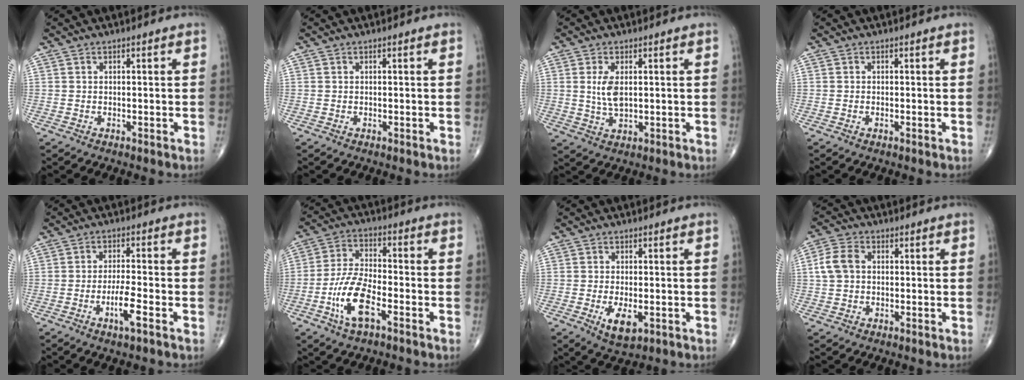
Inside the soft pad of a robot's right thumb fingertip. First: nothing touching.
{"total": 0.0}
{"total": 4.7, "force": [0.8, 2.2, 4.0], "torque": [-0.080, -0.009, 0.022]}
{"total": 0.0}
{"total": 5.3, "force": [-2.3, 0.7, 4.7], "torque": [-0.094, 0.010, -0.044]}
{"total": 10.5, "force": [-4.5, 4.0, 8.7], "torque": [-0.180, 0.022, -0.087]}
{"total": 5.2, "force": [-1.6, 2.4, 4.4], "torque": [-0.074, -0.009, -0.022]}
{"total": 5.5, "force": [0.5, 4.0, 3.7], "torque": [-0.080, 0.017, 0.005]}